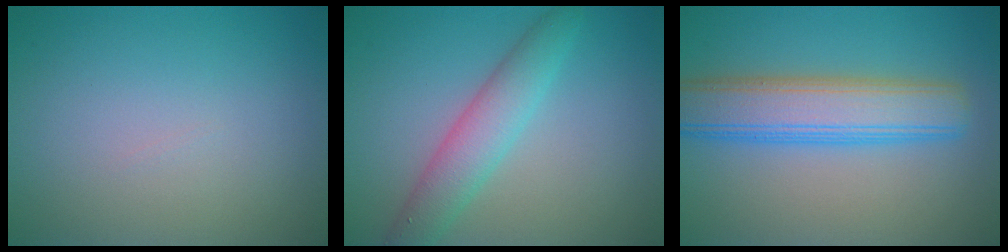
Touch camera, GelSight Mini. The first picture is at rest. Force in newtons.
{"total": 3.9, "press": 3.9, "slide": 0.0}
{"total": 6.8, "press": 6.8, "slide": 0.2}